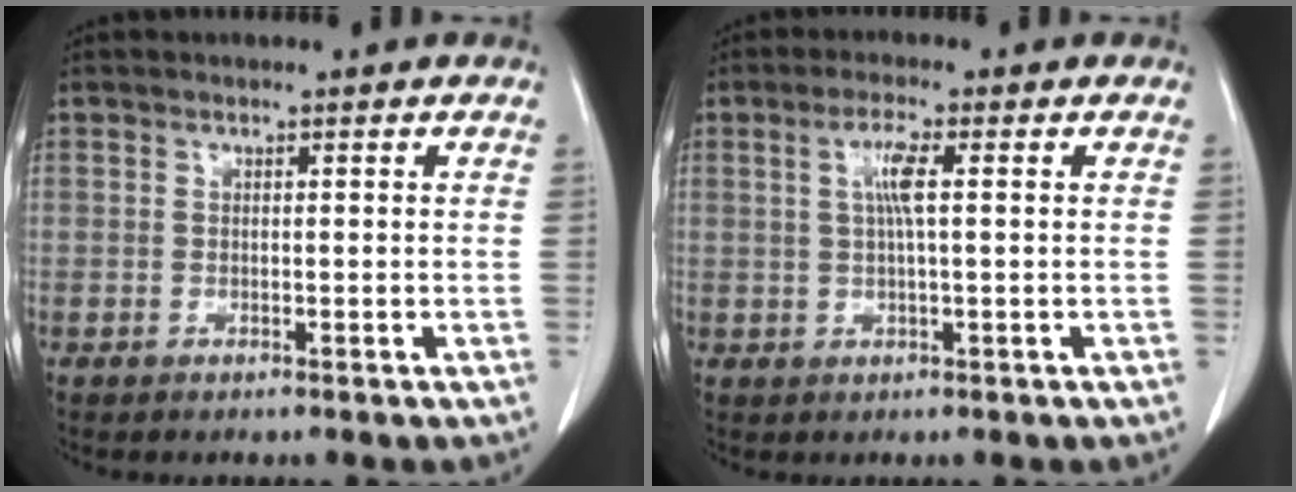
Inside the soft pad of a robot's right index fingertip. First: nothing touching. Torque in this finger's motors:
{"motor_torque": [0.52, 0.07, 0.22, 0.08]}